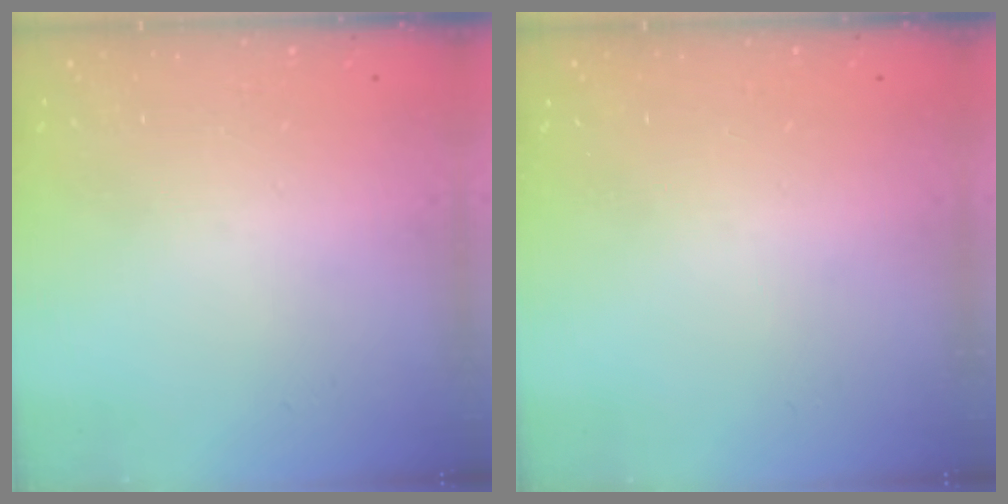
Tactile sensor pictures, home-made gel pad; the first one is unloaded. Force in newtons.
{"total": 0.0}